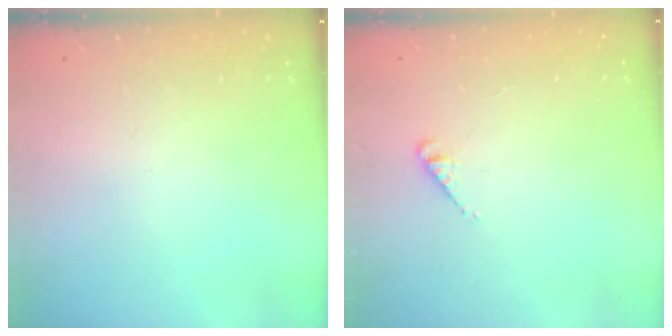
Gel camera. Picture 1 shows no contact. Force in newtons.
{"total": 2.3, "press": 2.3, "slide": 0.2}